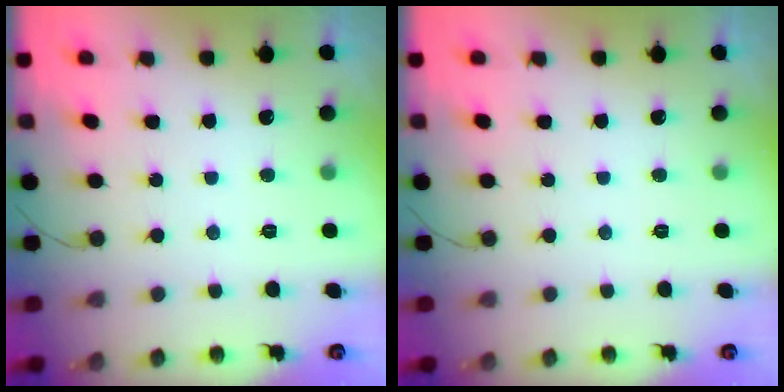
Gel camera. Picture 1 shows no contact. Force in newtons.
{"total": 0.0}